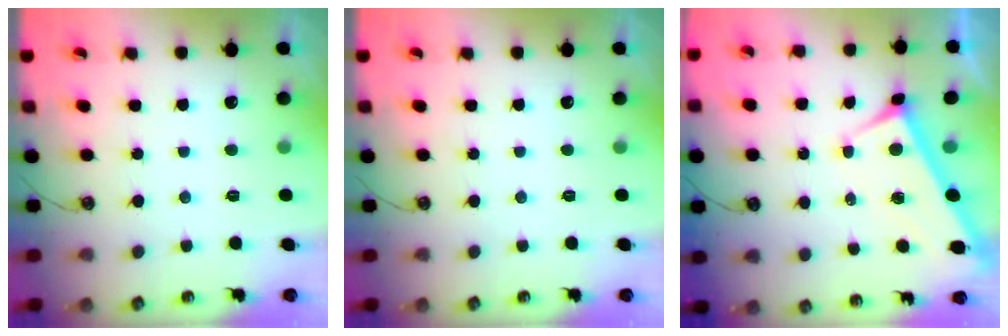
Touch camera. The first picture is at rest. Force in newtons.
{"total": 0.0}
{"total": 2.4, "press": 2.3, "slide": 0.6}